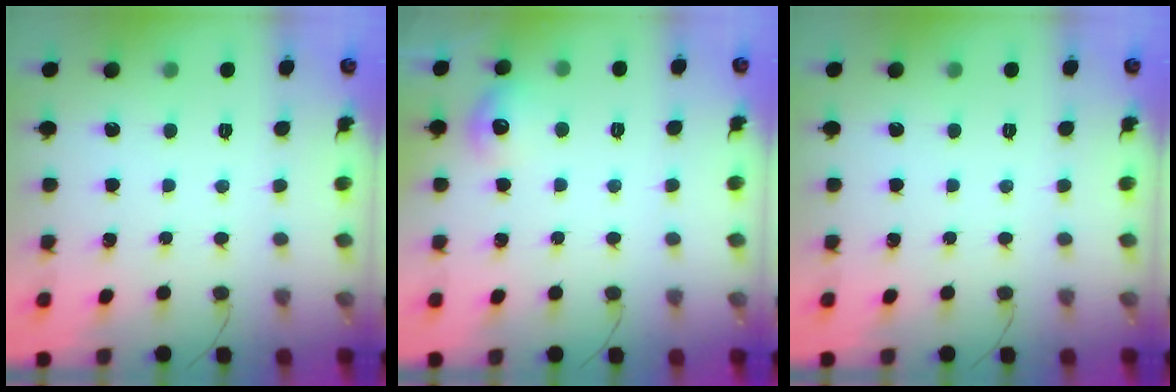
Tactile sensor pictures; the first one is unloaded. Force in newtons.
{"total": 7.9, "press": 7.8, "slide": 1.5}
{"total": 0.0}